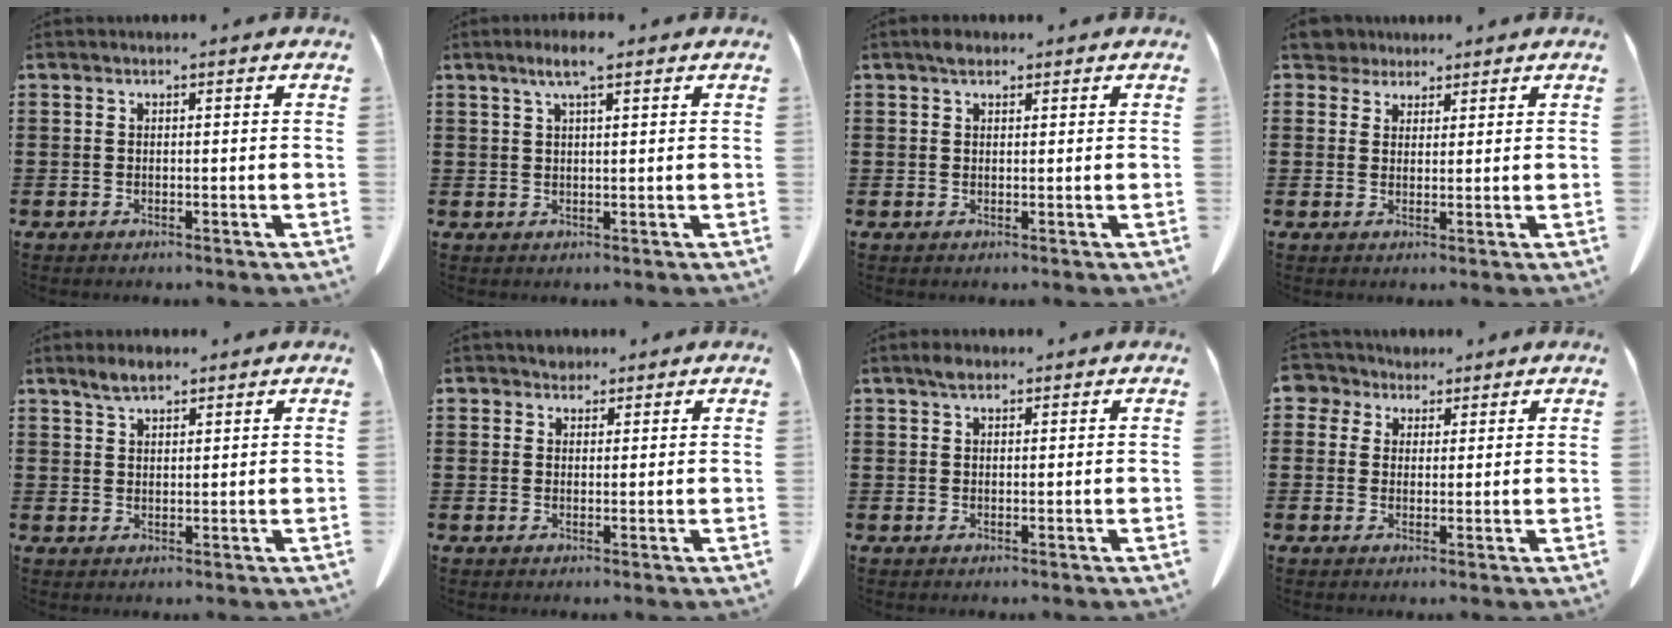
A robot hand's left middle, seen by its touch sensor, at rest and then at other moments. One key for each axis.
{"total": 3.7, "fx": 2.2, "fy": 0.4, "fz": 2.9, "tx": -0.061, "ty": 0.002, "tz": 0.039}
{"total": 1.5, "fx": 1.1, "fy": 0.7, "fz": 0.8, "tx": -0.011, "ty": -0.002, "tz": 0.020}
{"total": 3.7, "fx": 3.3, "fy": 1.5, "fz": 0.9, "tx": -0.031, "ty": 0.001, "tz": 0.063}
{"total": 3.0, "fx": 2.4, "fy": 0.9, "fz": 1.5, "tx": -0.028, "ty": -0.001, "tz": 0.045}
{"total": 2.0, "fx": 1.8, "fy": 1.0, "fz": 0.0, "tx": -0.007, "ty": 0.003, "tz": 0.037}
{"total": 1.8, "fx": 1.3, "fy": 0.7, "fz": 1.1, "tx": -0.017, "ty": -0.001, "tz": 0.022}
{"total": 3.8, "fx": 2.5, "fy": 2.7, "fz": 0.6, "tx": -0.022, "ty": 0.006, "tz": 0.047}